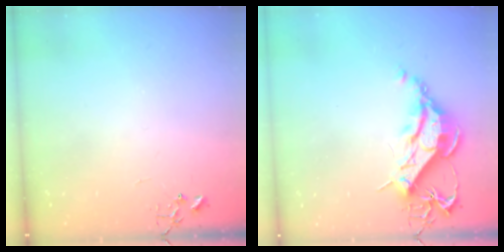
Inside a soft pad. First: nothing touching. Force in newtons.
{"total": 12.9, "press": 12.9, "slide": 1.2}